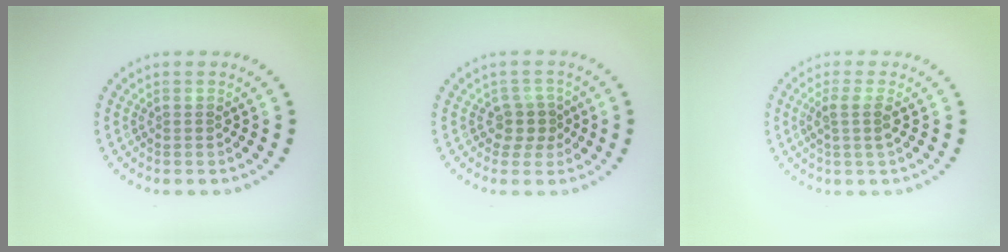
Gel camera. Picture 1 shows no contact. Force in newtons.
{"total": 2.2, "press": 1.7, "slide": 1.4}
{"total": 1.9, "press": 1.5, "slide": 1.2}